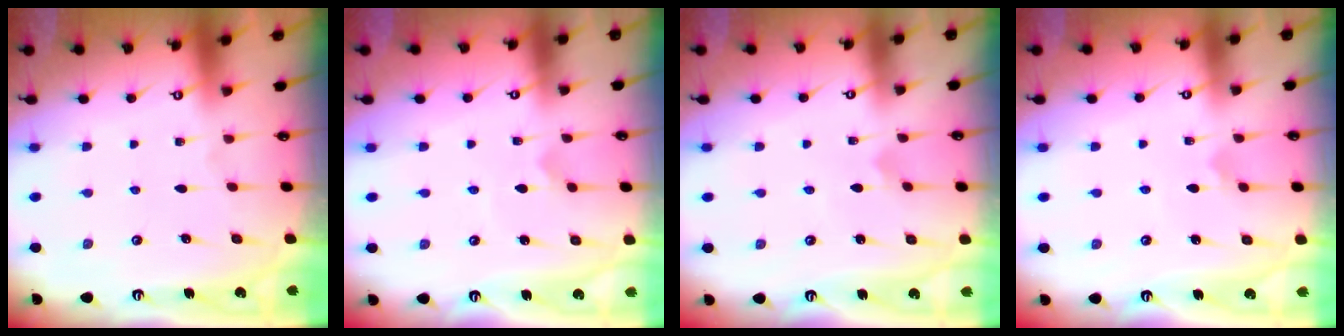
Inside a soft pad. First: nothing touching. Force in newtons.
{"total": 1.6, "press": 1.5, "slide": 0.5}
{"total": 1.8, "press": 1.8, "slide": 0.1}
{"total": 2.9, "press": 2.9, "slide": 0.1}